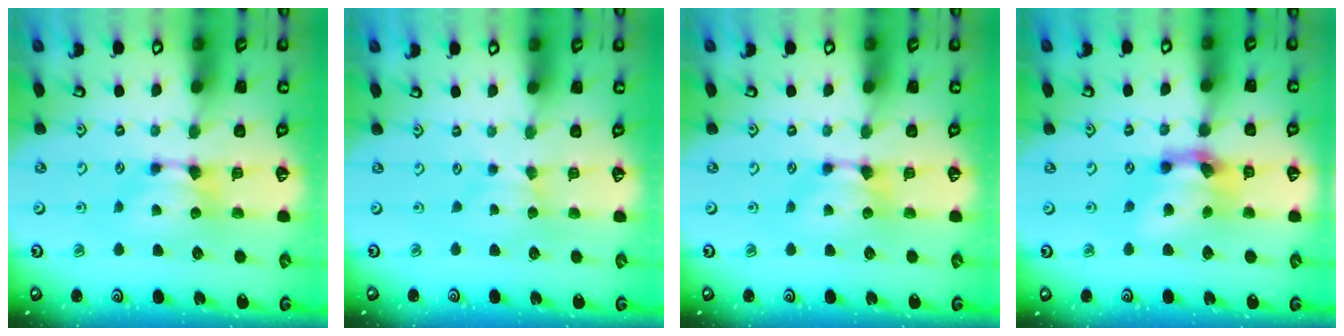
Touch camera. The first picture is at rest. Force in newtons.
{"total": 1.8, "press": 1.8, "slide": 0.4}
{"total": 0.0}
{"total": 5.8, "press": 5.4, "slide": 2.1}